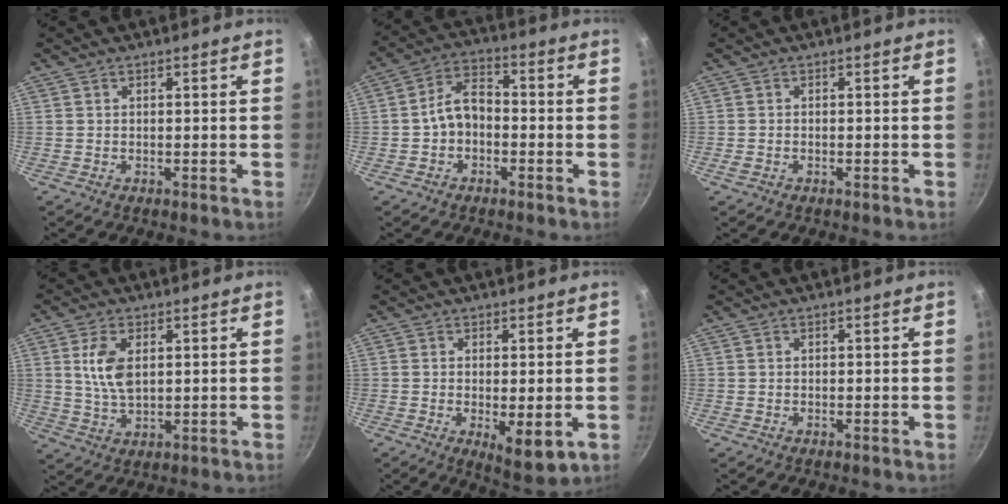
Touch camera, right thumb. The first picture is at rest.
{"total": 7.3, "force": [-1.4, 5.1, 5.0], "torque": [-0.066, 0.036, -0.035]}
{"total": 1.0, "force": [-0.5, 0.5, 0.6], "torque": [-0.019, 0.004, -0.011]}
{"total": 7.3, "force": [1.7, 4.0, 5.9], "torque": [-0.109, -0.009, 0.035]}
{"total": 6.7, "force": [-1.2, 2.3, 6.2], "torque": [-0.091, -0.016, -0.008]}
{"total": 0.0}